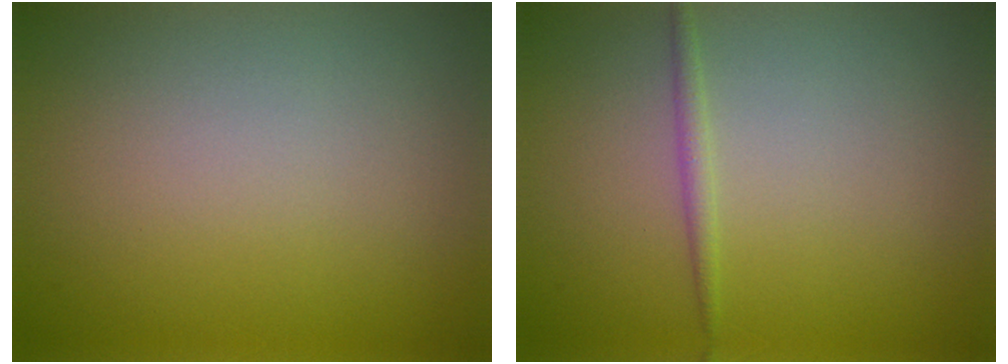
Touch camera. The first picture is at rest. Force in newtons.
{"total": 1.0, "press": 1.0, "slide": 0.0}